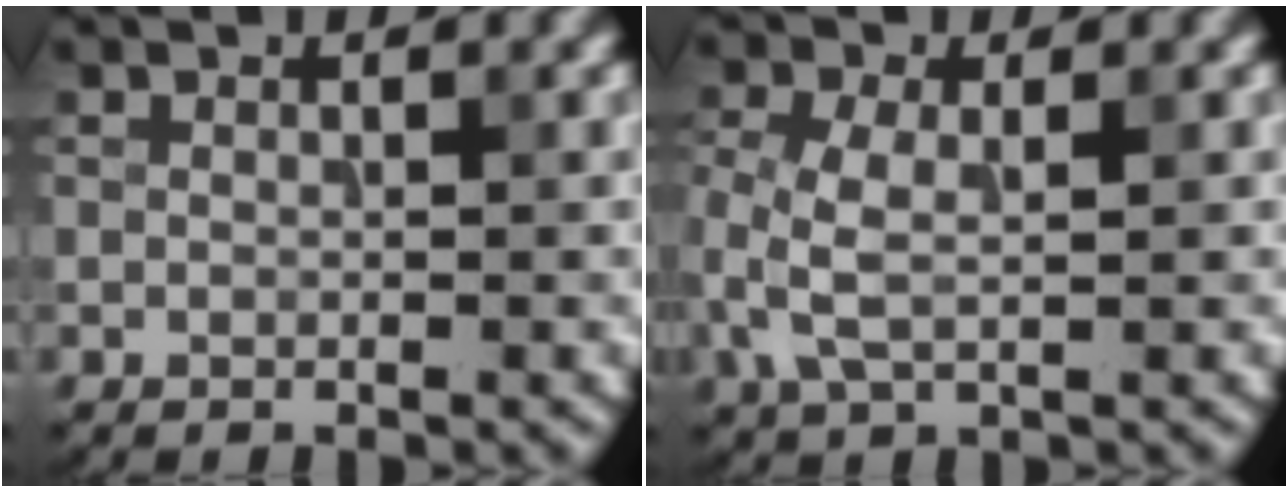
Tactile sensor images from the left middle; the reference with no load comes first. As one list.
[{"total": 3.8, "force": [-0.5, 2.1, 3.2], "torque": [-0.087, -0.002, -0.011]}]